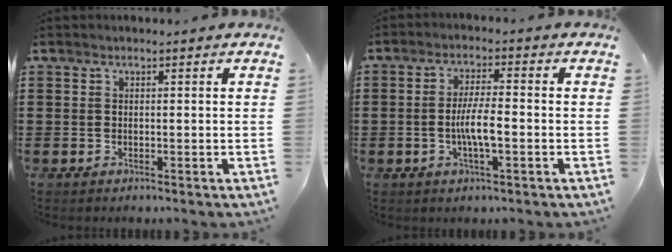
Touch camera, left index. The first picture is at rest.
{"total": 5.2, "force": [-1.1, 1.0, 5.0], "torque": [-0.100, 0.000, -0.024]}